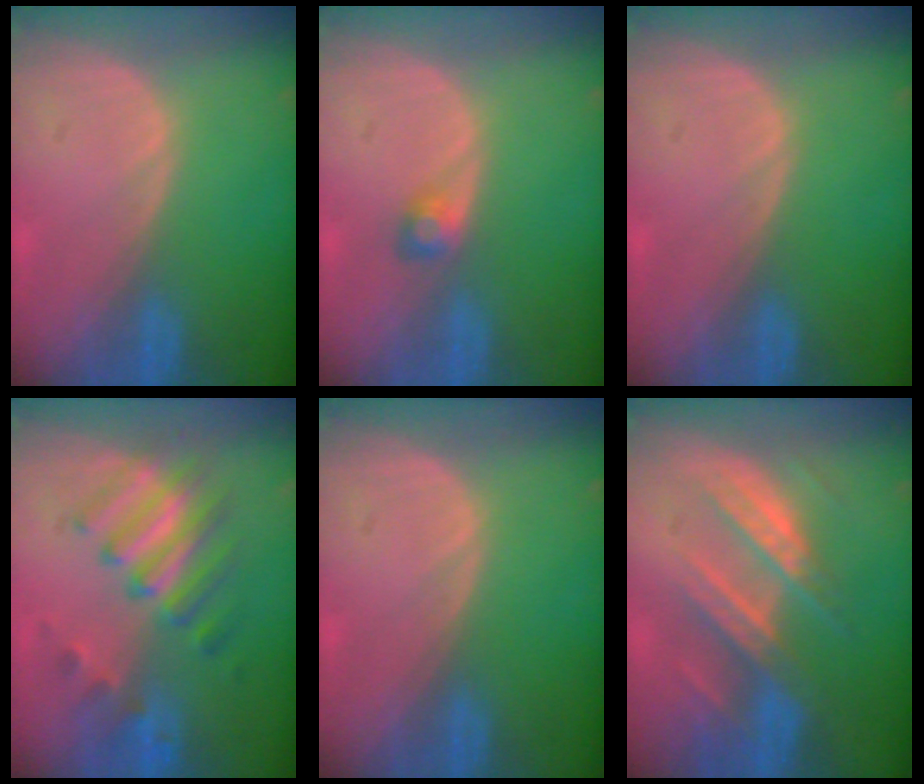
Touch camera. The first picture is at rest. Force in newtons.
{"total": 1.9, "press": 1.8, "slide": 0.2}
{"total": 0.0}
{"total": 7.6, "press": 7.5, "slide": 1.0}
{"total": 0.0}
{"total": 8.8, "press": 7.8, "slide": 4.0}